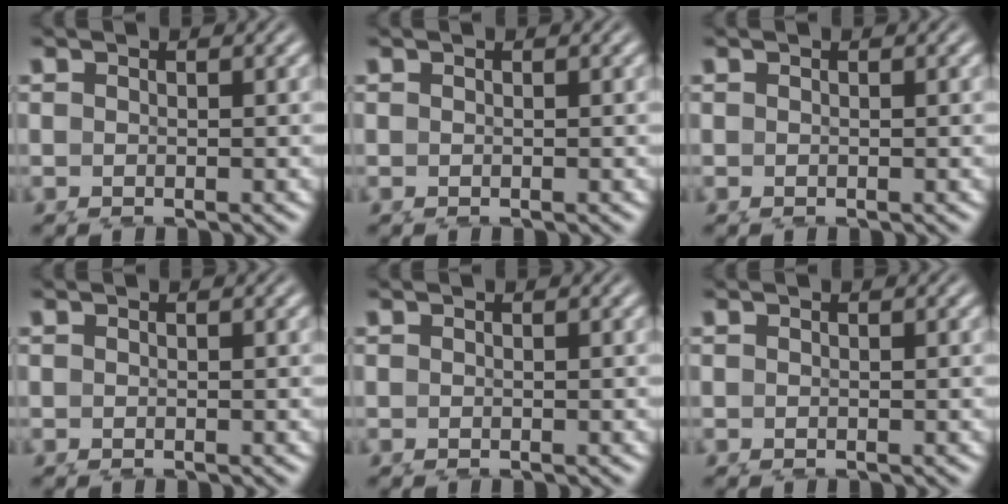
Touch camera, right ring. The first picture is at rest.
{"total": 0.0}
{"total": 0.0}
{"total": 0.0}
{"total": 0.0}
{"total": 0.0}